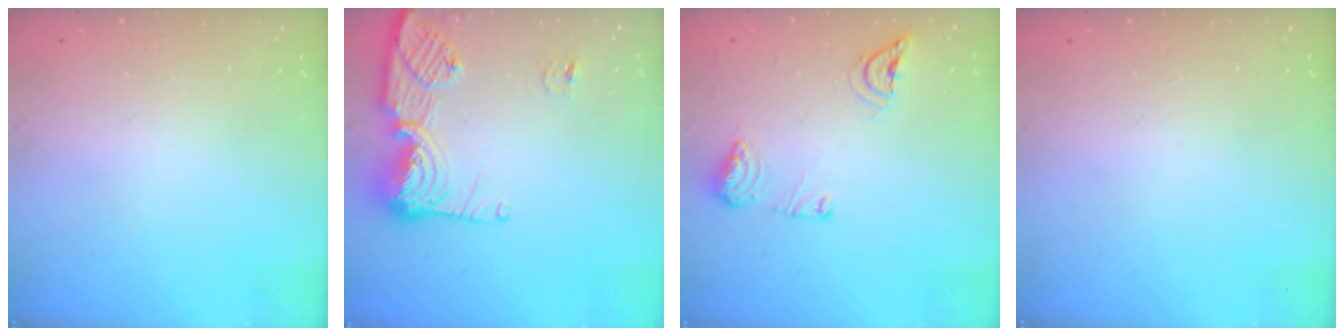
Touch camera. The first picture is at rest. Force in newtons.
{"total": 14.0, "press": 13.9, "slide": 1.4}
{"total": 9.7, "press": 9.7, "slide": 0.3}
{"total": 0.0}